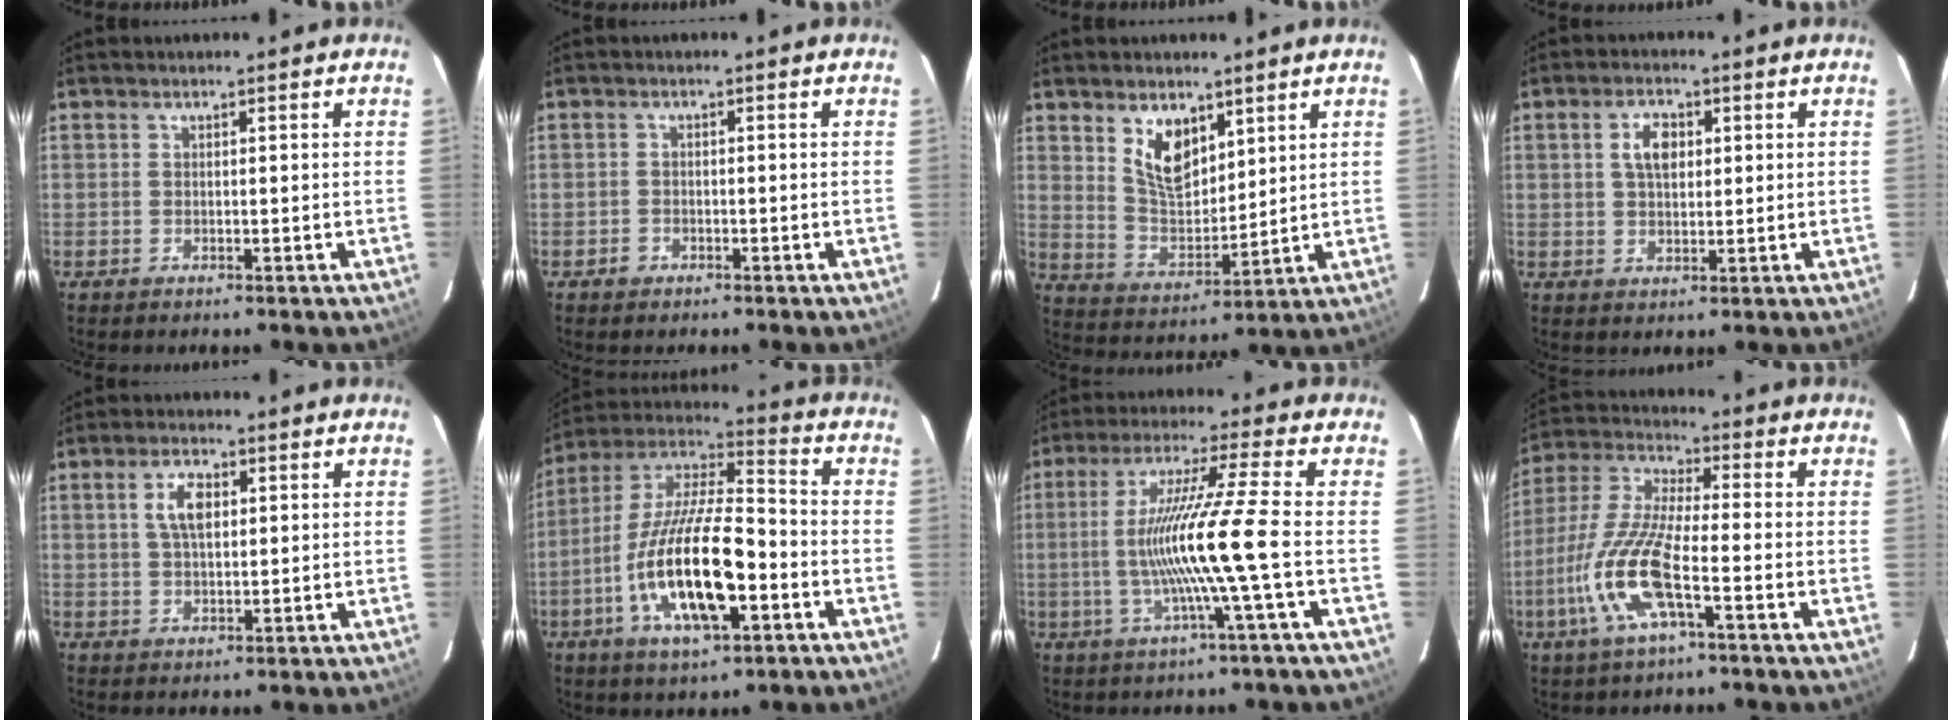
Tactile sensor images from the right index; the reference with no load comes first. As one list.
[{"total": 1.5, "force": [-1.0, 1.1, 0.2], "torque": [-0.006, 0.003, -0.016]}, {"total": 9.3, "force": [5.1, 5.0, 5.9], "torque": [-0.102, 0.002, 0.108]}, {"total": 4.6, "force": [1.2, 2.8, 3.5], "torque": [-0.063, 0.011, 0.025]}, {"total": 5.0, "force": [1.4, 2.4, 4.2], "torque": [-0.077, 0.009, 0.028]}, {"total": 19.9, "force": [-6.6, 6.7, 17.5], "torque": [-0.346, -0.016, -0.122]}, {"total": 12.9, "force": [-2.5, -2.4, 12.5], "torque": [-0.226, -0.007, -0.039]}, {"total": 14.0, "force": [-5.2, 2.8, 12.7], "torque": [-0.279, -0.007, -0.107]}]